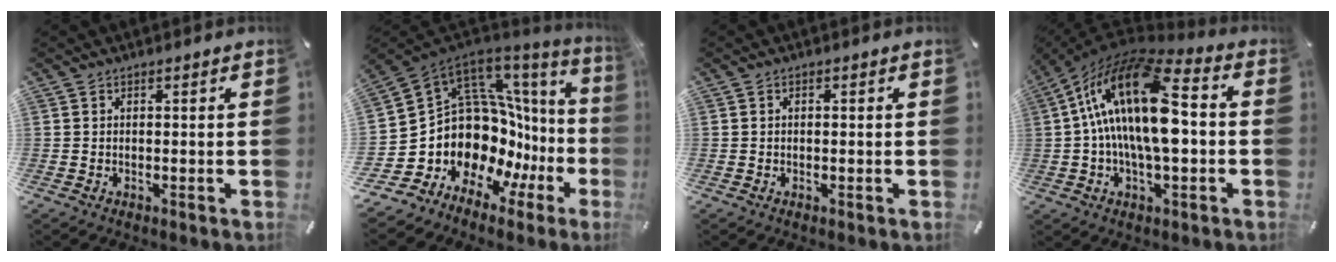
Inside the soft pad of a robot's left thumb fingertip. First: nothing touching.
{"total": 17.8, "force": [-2.3, 14.0, 10.8], "torque": [-0.180, -0.077, 0.019]}
{"total": 0.7, "force": [-0.1, 0.5, 0.5], "torque": [-0.009, 0.003, -0.003]}
{"total": 22.2, "force": [1.8, 11.0, 19.2], "torque": [-0.364, -0.008, 0.027]}